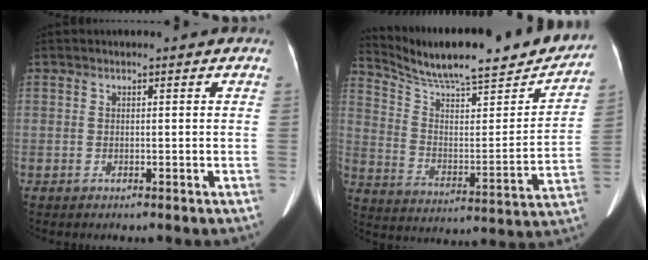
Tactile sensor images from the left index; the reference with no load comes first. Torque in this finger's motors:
{"motor_torque": [-0.20, -1.02, 0.01, 0.01]}